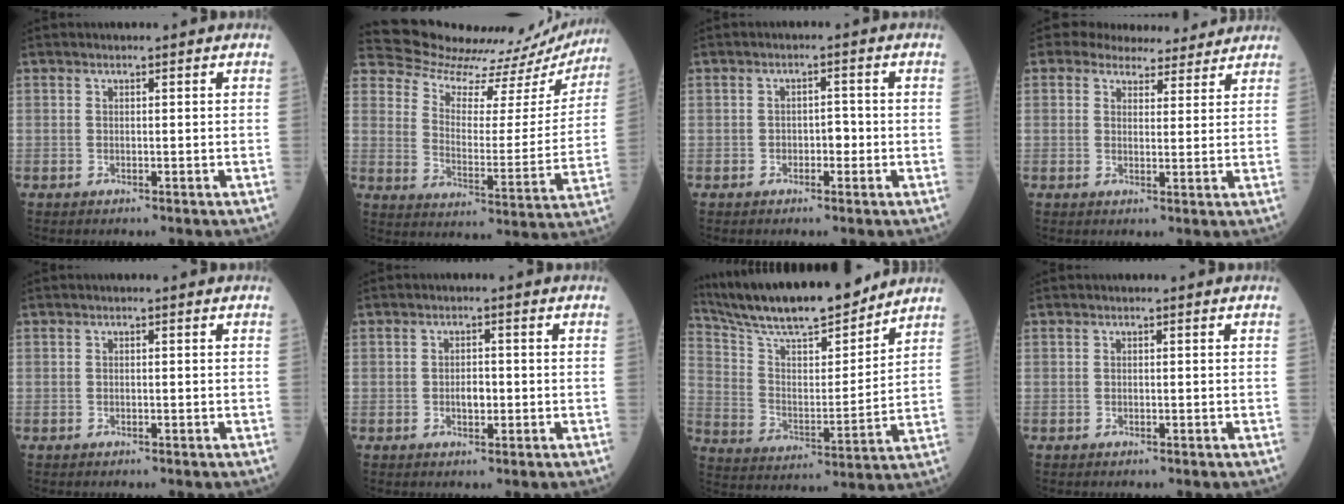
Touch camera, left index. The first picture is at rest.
{"total": 22.3, "force": [21.8, 4.1, 2.8], "torque": [-0.038, -0.081, 0.267]}
{"total": 1.9, "force": [-0.8, 1.0, 1.3], "torque": [-0.011, 0.003, -0.016]}
{"total": 8.8, "force": [8.0, 3.2, 1.6], "torque": [-0.008, 0.005, 0.090]}
{"total": 0.0}
{"total": 2.1, "force": [-0.7, 1.0, 1.7], "torque": [-0.027, 0.000, -0.012]}
{"total": 18.3, "force": [16.4, 2.2, 7.9], "torque": [-0.151, -0.001, 0.280]}
{"total": 0.0}